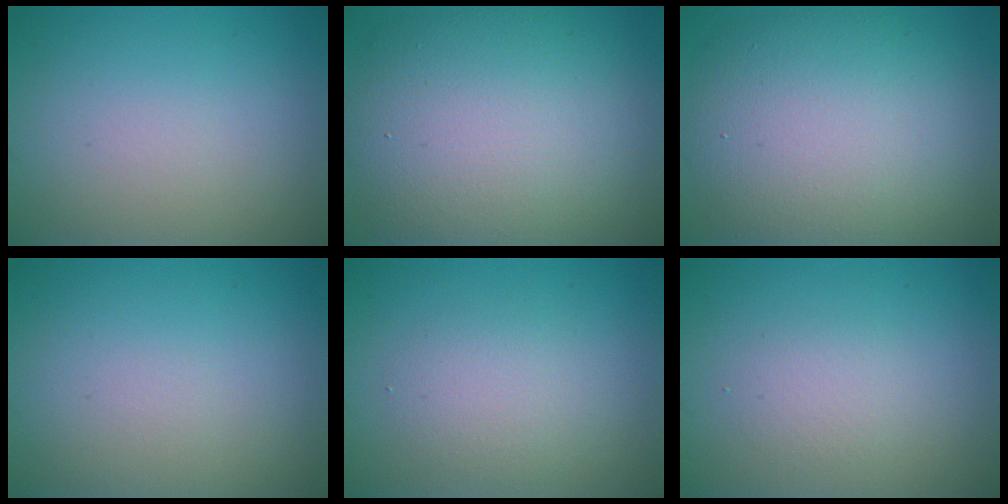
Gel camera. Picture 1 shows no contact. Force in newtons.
{"total": 12.6, "press": 12.5, "slide": 0.9}
{"total": 11.7, "press": 11.6, "slide": 0.7}
{"total": 0.0}
{"total": 2.4, "press": 2.4, "slide": 0.1}
{"total": 1.7, "press": 1.7, "slide": 0.1}